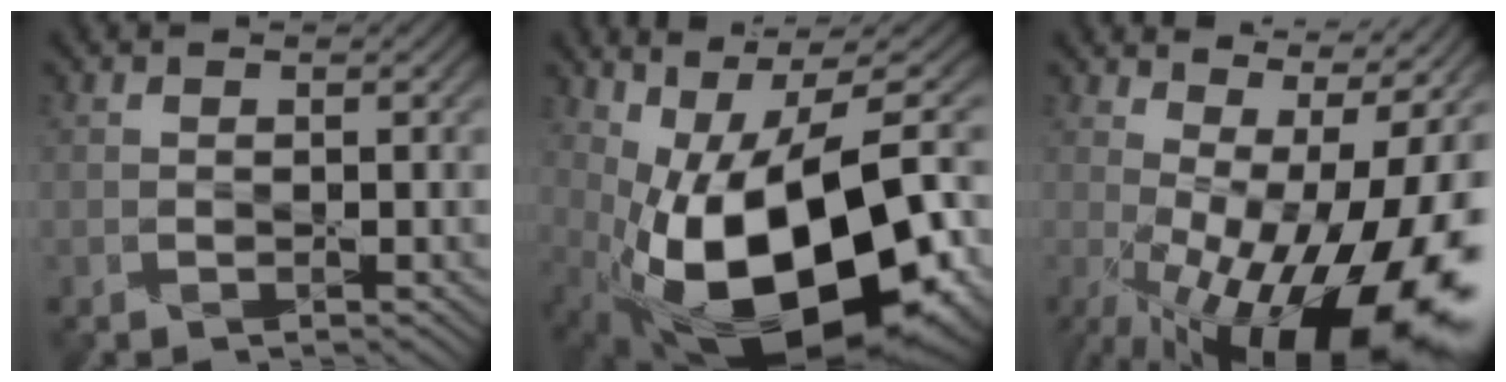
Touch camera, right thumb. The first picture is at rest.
{"total": 19.1, "force": [-3.6, 9.3, 16.3], "torque": [-0.267, -0.019, -0.048]}
{"total": 19.7, "force": [-3.2, 8.3, 17.6], "torque": [-0.225, 0.006, -0.037]}